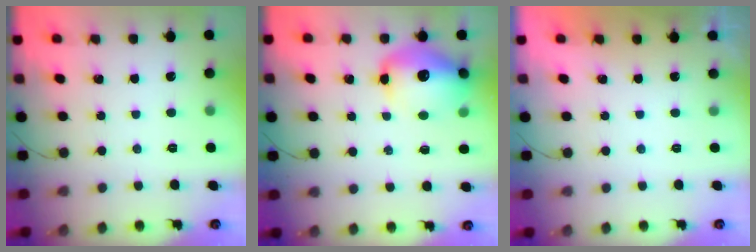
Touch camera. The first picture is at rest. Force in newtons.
{"total": 14.5, "press": 13.9, "slide": 4.2}
{"total": 0.6, "press": 0.2, "slide": 0.5}